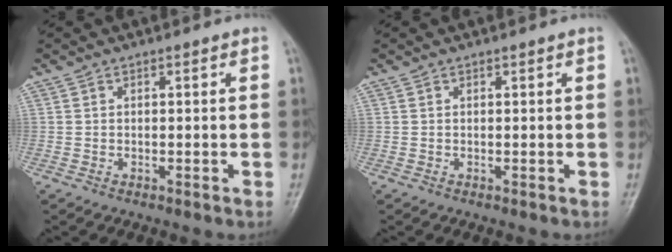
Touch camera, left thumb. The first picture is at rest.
{"total": 0.0}